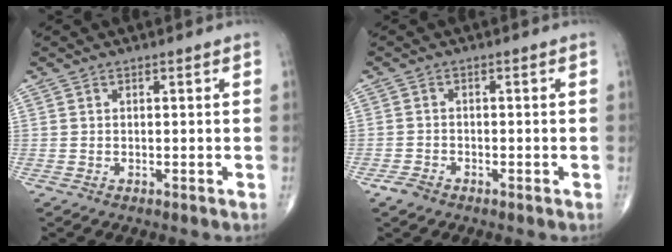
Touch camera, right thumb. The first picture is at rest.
{"total": 2.1, "force": [-1.5, 1.2, 0.9], "torque": [-0.020, 0.005, -0.025]}